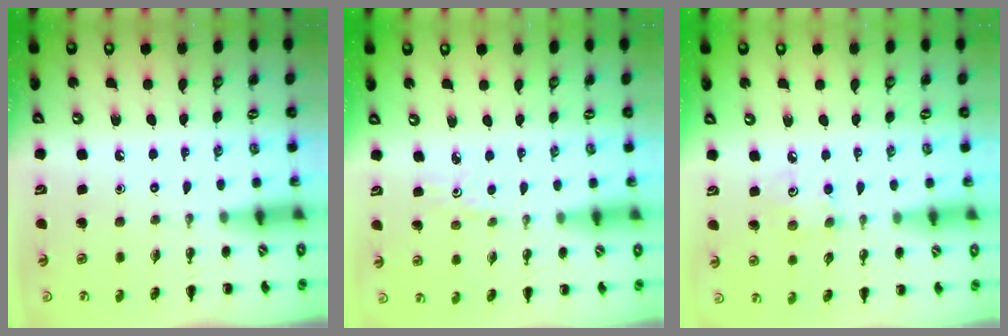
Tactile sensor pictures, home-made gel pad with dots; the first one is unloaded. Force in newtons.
{"total": 1.7, "press": 1.7, "slide": 0.4}
{"total": 3.9, "press": 3.8, "slide": 0.6}